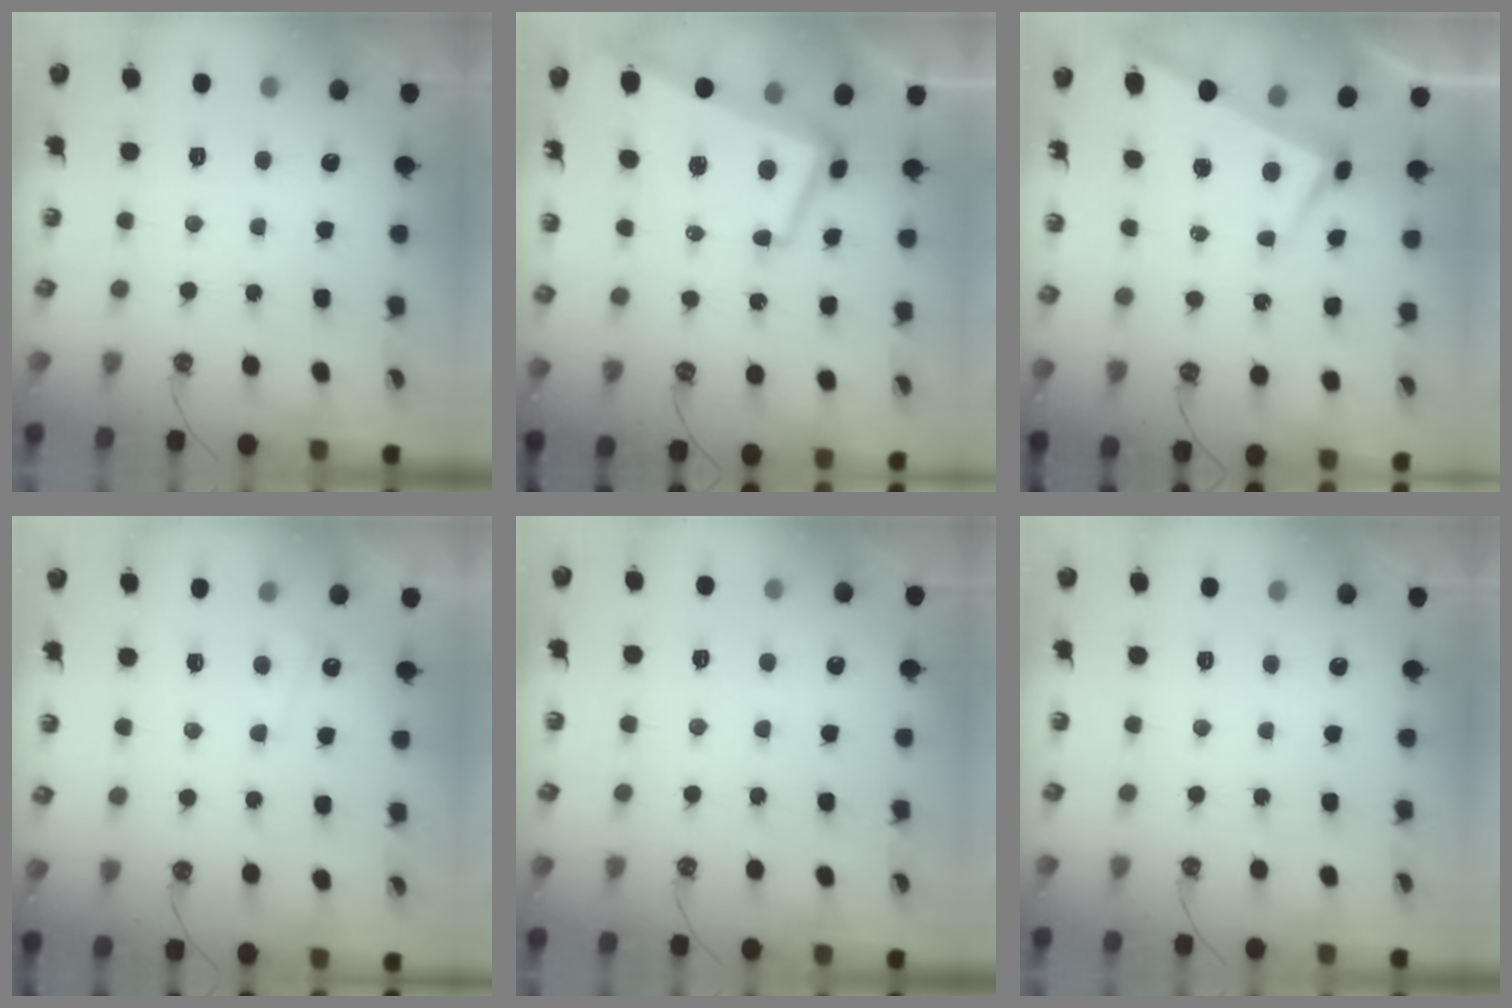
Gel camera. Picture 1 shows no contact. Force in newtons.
{"total": 7.2, "press": 6.9, "slide": 1.8}
{"total": 2.5, "press": 2.4, "slide": 0.9}
{"total": 4.8, "press": 4.8, "slide": 0.5}
{"total": 2.2, "press": 2.1, "slide": 0.3}
{"total": 0.0}